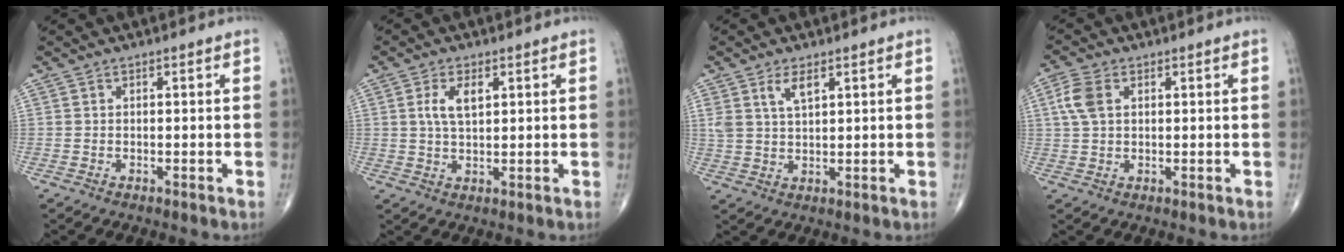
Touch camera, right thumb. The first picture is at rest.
{"total": 4.7, "force": [1.5, 2.2, 3.9], "torque": [-0.075, -0.002, 0.029]}
{"total": 4.3, "force": [2.4, 1.8, 3.1], "torque": [-0.059, -0.010, 0.050]}
{"total": 5.1, "force": [1.5, 3.0, 3.8], "torque": [-0.096, 0.011, 0.030]}